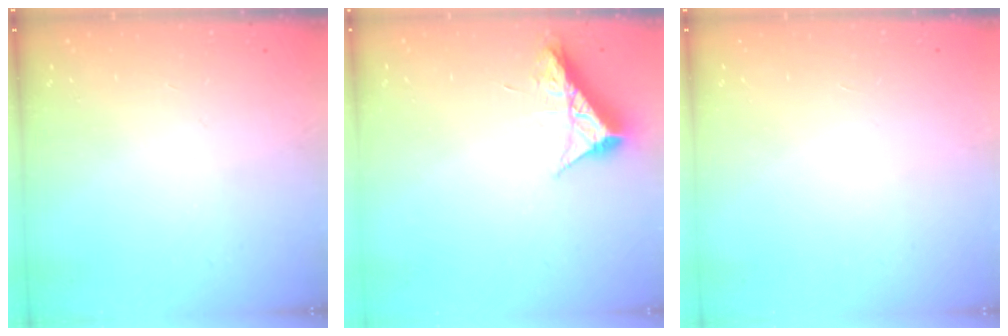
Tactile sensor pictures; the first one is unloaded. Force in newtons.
{"total": 8.9, "press": 8.9, "slide": 0.3}
{"total": 1.6, "press": 1.6, "slide": 0.1}